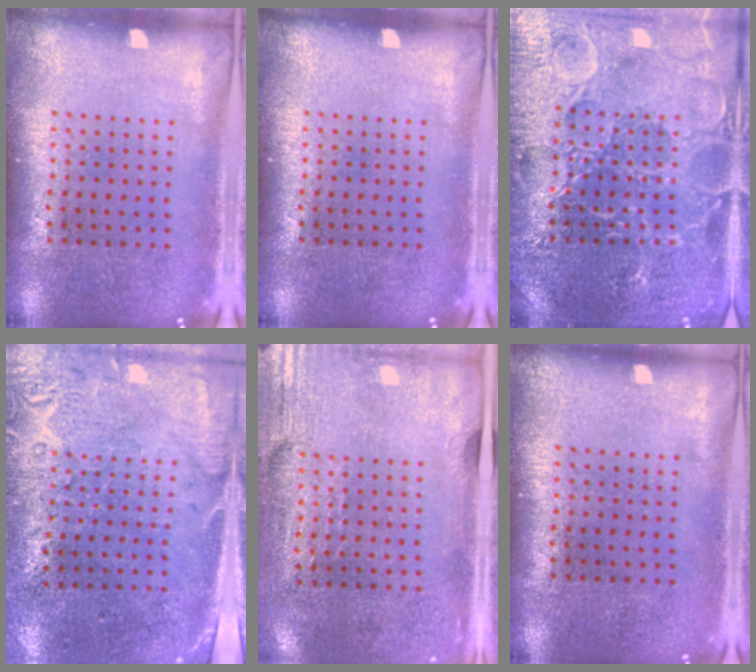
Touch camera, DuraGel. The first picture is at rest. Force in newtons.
{"total": 0.0}
{"total": 4.4, "press": 4.4, "slide": 0.5}
{"total": 2.8, "press": 2.4, "slide": 1.4}
{"total": 3.0, "press": 2.5, "slide": 1.6}
{"total": 0.0}